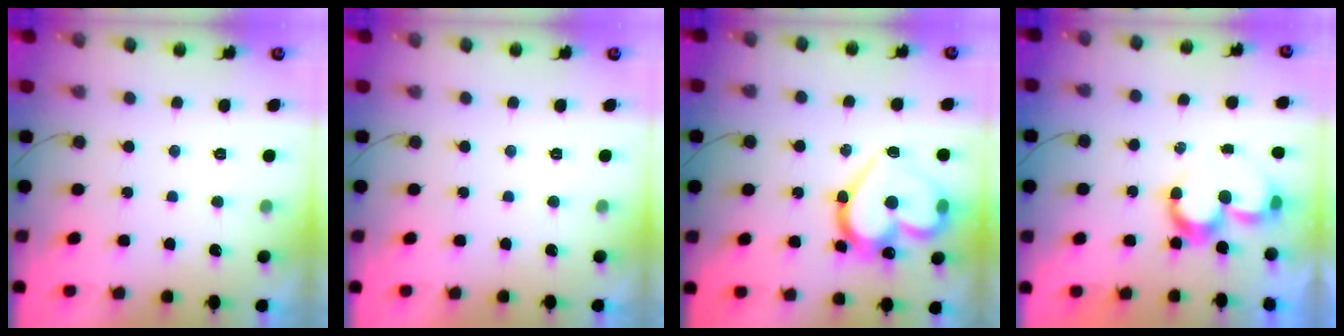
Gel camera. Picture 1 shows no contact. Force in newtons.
{"total": 1.8, "press": 1.7, "slide": 0.1}
{"total": 21.5, "press": 21.4, "slide": 2.2}
{"total": 9.5, "press": 9.5, "slide": 0.9}